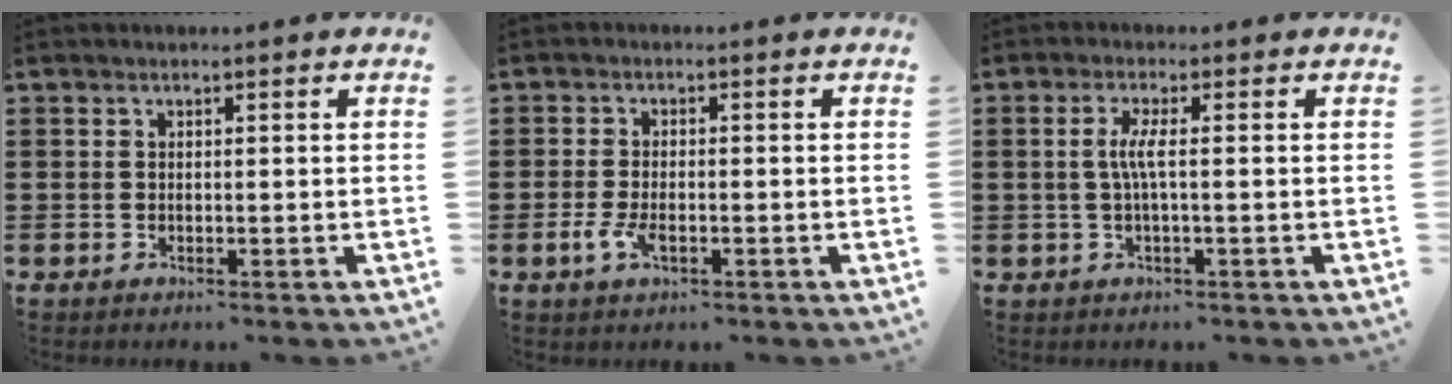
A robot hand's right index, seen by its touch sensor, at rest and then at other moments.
{"total": 3.2, "force": [-1.2, 1.4, 2.6], "torque": [-0.068, -0.006, -0.027]}
{"total": 3.4, "force": [-0.2, 0.2, 3.4], "torque": [-0.078, -0.008, -0.011]}